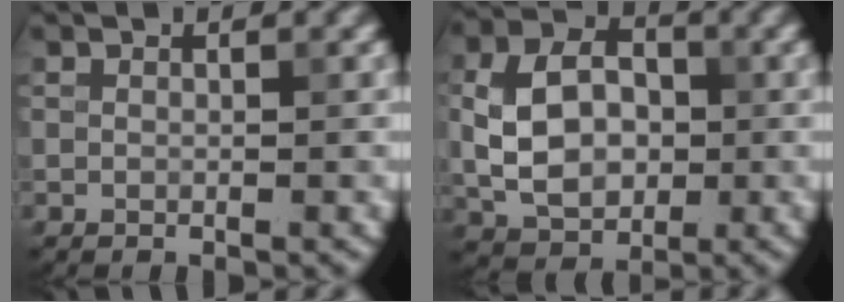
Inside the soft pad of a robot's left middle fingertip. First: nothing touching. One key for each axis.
{"total": 7.0, "fx": -0.4, "fy": 5.0, "fz": 4.9, "tx": -0.089, "ty": 0.008, "tz": -0.012}